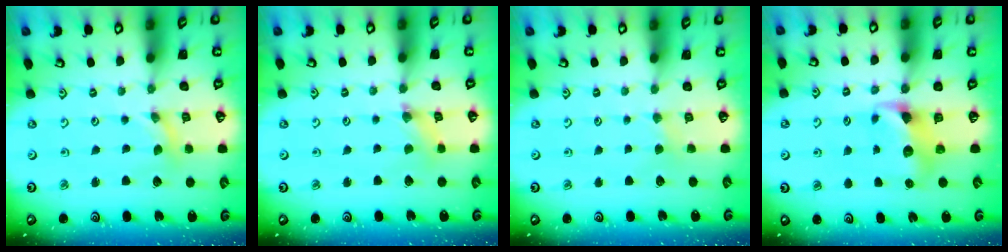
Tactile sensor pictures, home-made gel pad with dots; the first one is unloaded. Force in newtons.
{"total": 1.9, "press": 1.8, "slide": 0.3}
{"total": 2.2, "press": 2.2, "slide": 0.3}
{"total": 7.3, "press": 7.2, "slide": 0.7}